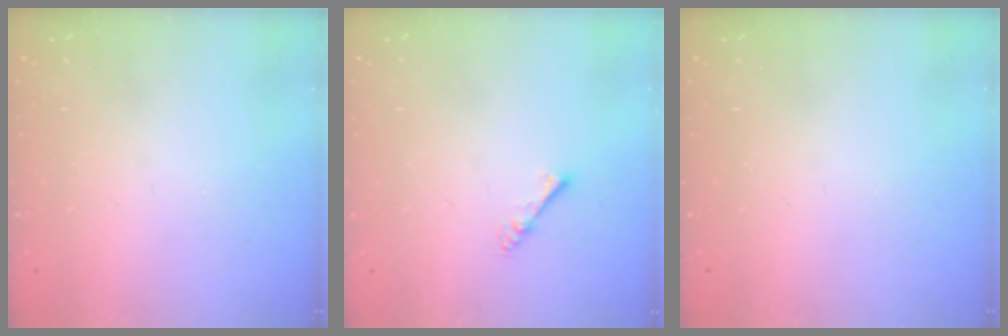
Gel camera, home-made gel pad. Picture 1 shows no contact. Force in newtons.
{"total": 2.9, "press": 2.8, "slide": 0.5}
{"total": 0.0}